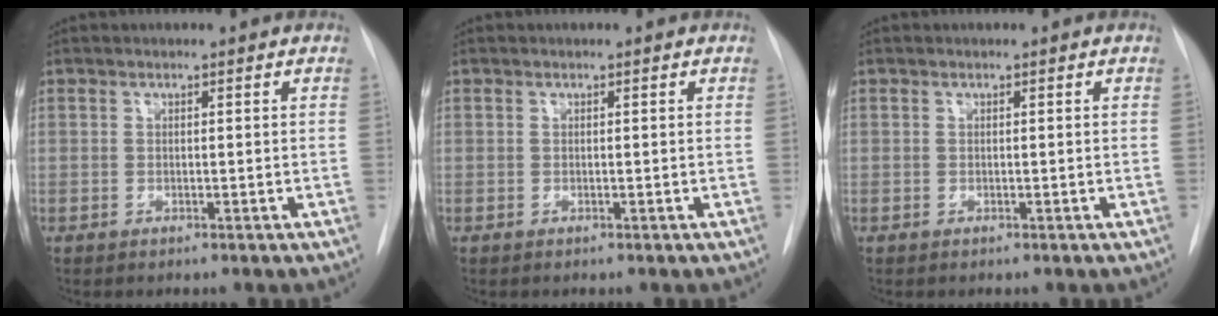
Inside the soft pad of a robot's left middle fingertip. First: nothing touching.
{"total": 0.0}
{"total": 0.0}